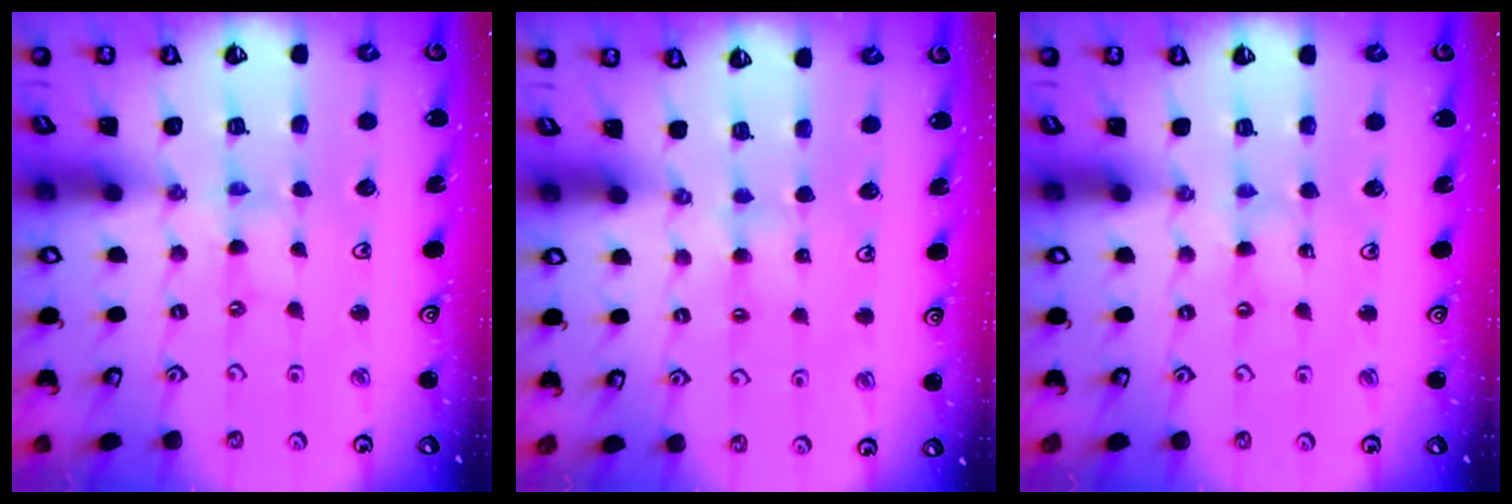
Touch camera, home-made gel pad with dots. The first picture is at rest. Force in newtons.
{"total": 3.6, "press": 3.6, "slide": 0.5}
{"total": 2.0, "press": 2.0, "slide": 0.3}